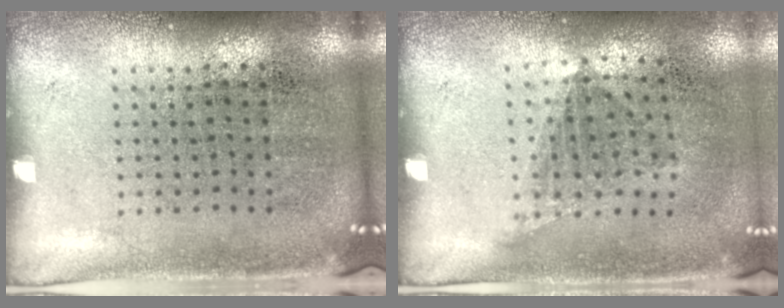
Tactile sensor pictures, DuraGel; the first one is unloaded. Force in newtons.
{"total": 1.1, "press": 0.8, "slide": 0.7}